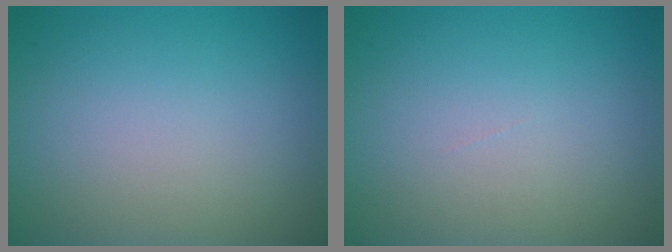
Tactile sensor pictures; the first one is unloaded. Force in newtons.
{"total": 0.0}